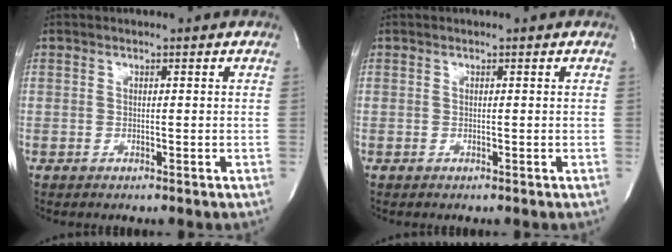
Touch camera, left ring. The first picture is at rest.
{"total": 0.0}